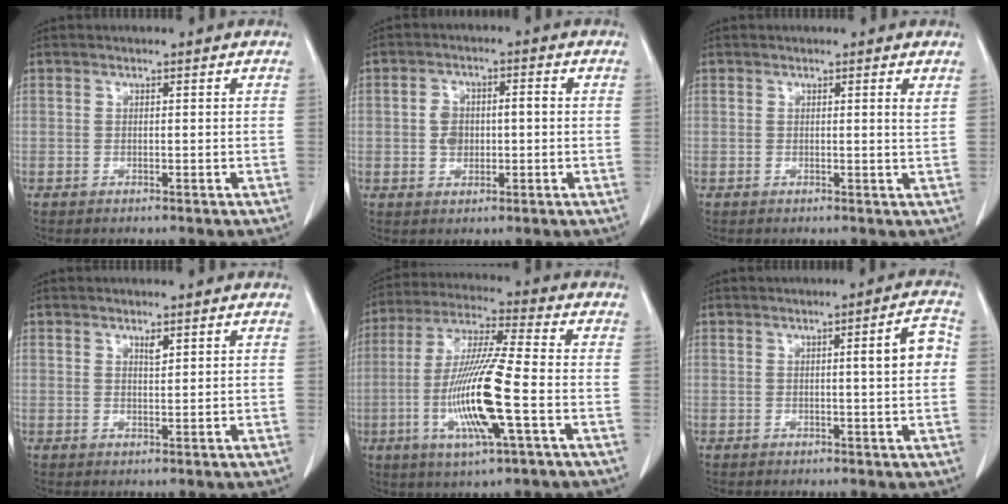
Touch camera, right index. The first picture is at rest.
{"total": 4.6, "force": [-0.3, 3.1, 3.4], "torque": [-0.069, 0.018, -0.002]}
{"total": 1.0, "force": [0.7, -0.2, 0.8], "torque": [-0.018, -0.006, 0.007]}
{"total": 1.2, "force": [0.8, 0.3, 0.8], "torque": [-0.016, -0.005, 0.015]}
{"total": 14.9, "force": [-3.7, 0.6, 14.4], "torque": [-0.292, -0.015, -0.073]}
{"total": 4.7, "force": [0.4, 0.2, 4.7], "torque": [-0.064, 0.007, 0.003]}